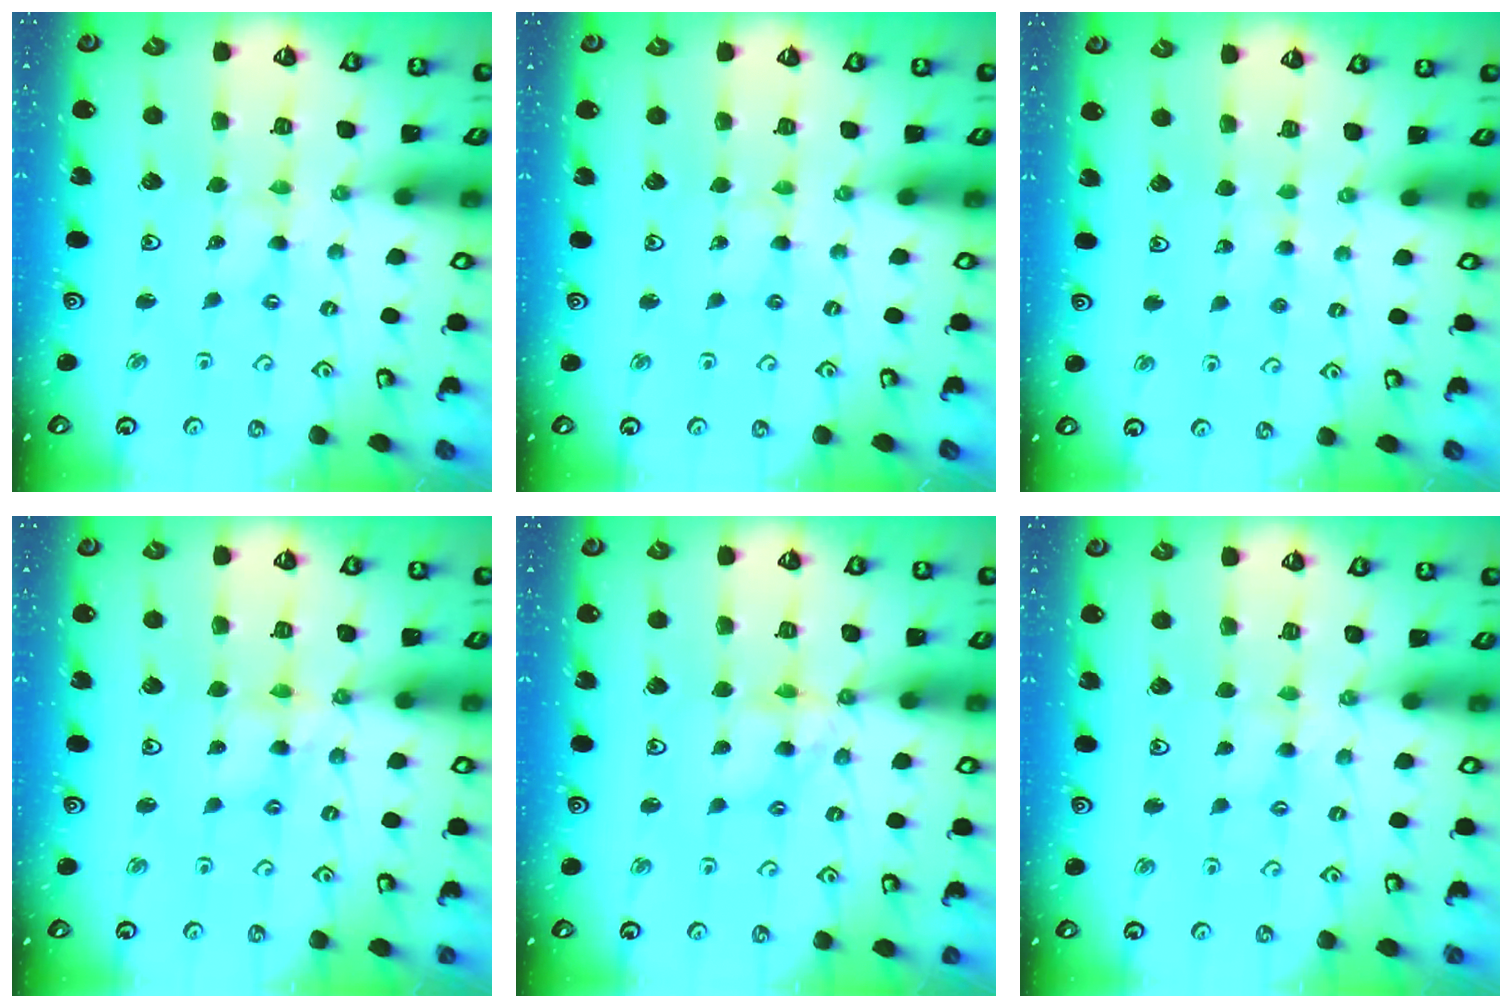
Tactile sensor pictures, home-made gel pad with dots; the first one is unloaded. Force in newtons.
{"total": 2.1, "press": 2.0, "slide": 0.3}
{"total": 2.5, "press": 2.5, "slide": 0.3}
{"total": 6.2, "press": 6.2, "slide": 0.5}
{"total": 8.6, "press": 8.6, "slide": 0.6}
{"total": 2.2, "press": 2.1, "slide": 0.4}